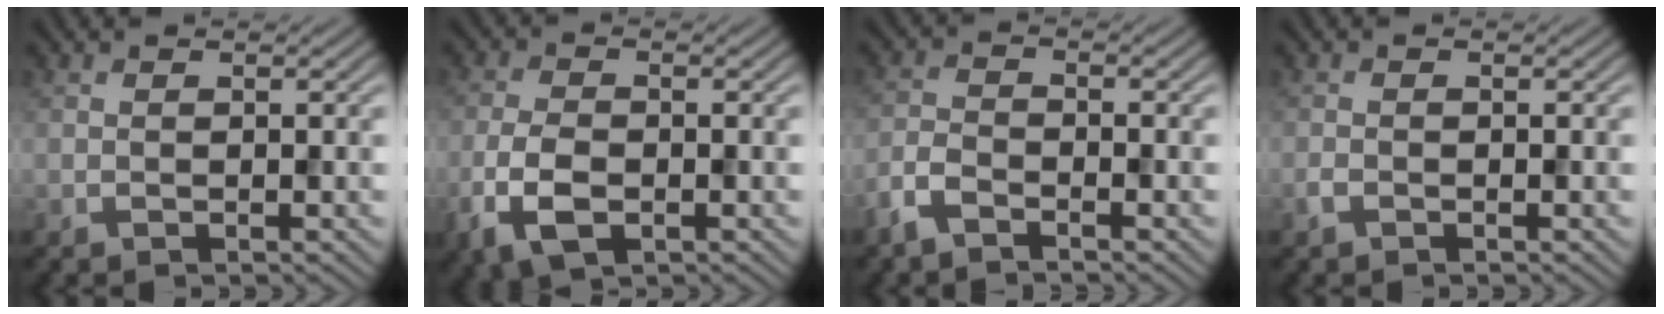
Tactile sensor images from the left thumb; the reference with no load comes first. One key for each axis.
{"total": 5.7, "fx": -2.4, "fy": 3.0, "fz": 4.2, "tx": -0.098, "ty": -0.008, "tz": -0.054}
{"total": 3.4, "fx": -2.7, "fy": 1.2, "fz": 1.8, "tx": -0.043, "ty": -0.004, "tz": -0.069}
{"total": 0.8, "fx": -0.5, "fy": 0.4, "fz": 0.4, "tx": -0.011, "ty": 0.000, "tz": -0.011}